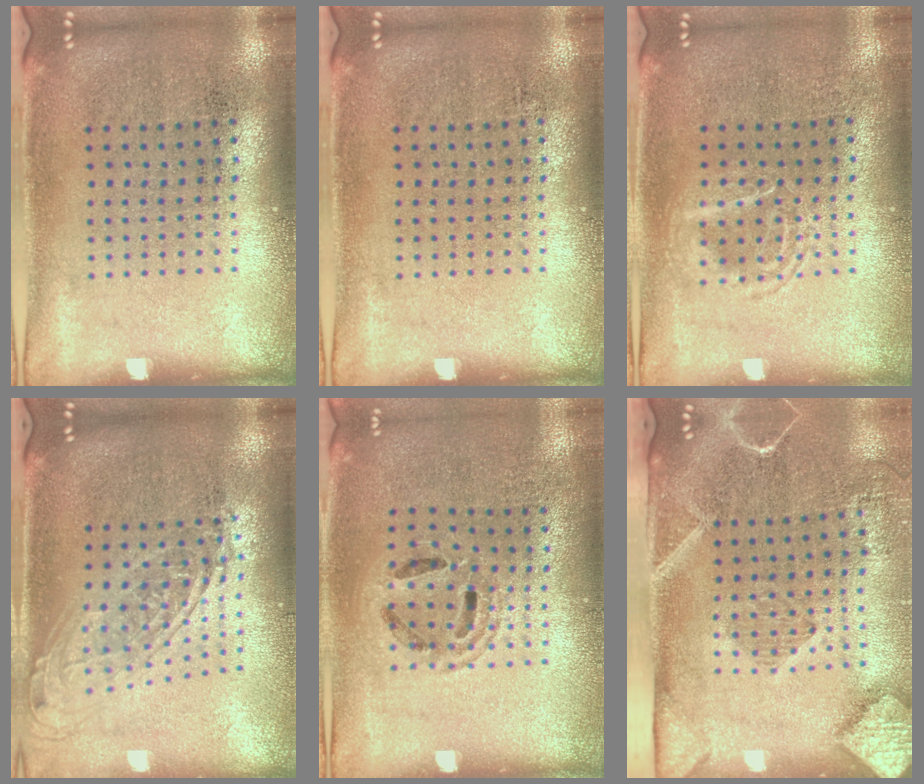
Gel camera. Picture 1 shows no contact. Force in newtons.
{"total": 0.0}
{"total": 1.7, "press": 1.7, "slide": 0.2}
{"total": 1.8, "press": 1.4, "slide": 1.1}
{"total": 1.1, "press": 1.1, "slide": 0.3}
{"total": 2.9, "press": 2.1, "slide": 2.0}